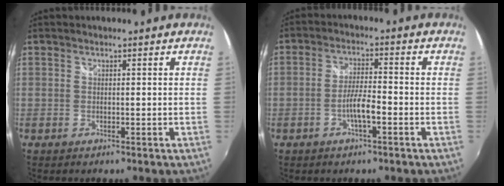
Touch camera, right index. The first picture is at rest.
{"total": 4.8, "force": [-2.2, 0.7, 4.2], "torque": [-0.084, 0.001, -0.039]}